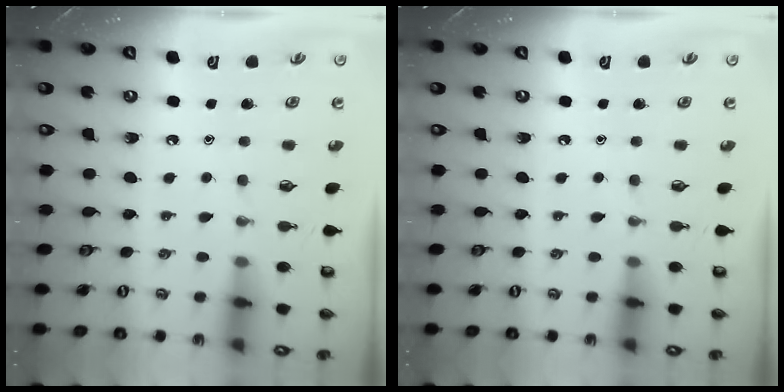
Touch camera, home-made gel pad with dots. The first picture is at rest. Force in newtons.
{"total": 0.0}